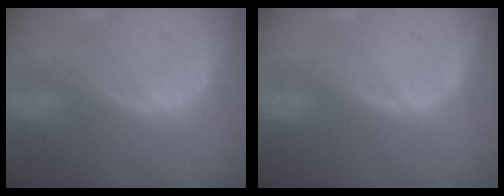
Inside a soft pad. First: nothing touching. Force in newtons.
{"total": 0.0}